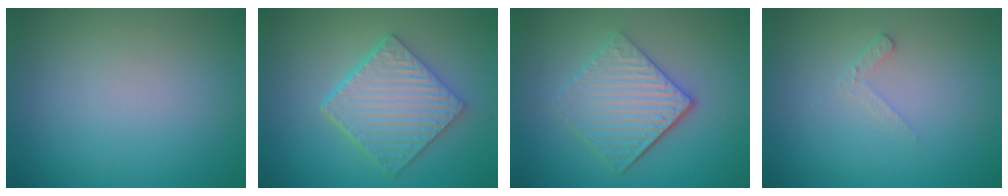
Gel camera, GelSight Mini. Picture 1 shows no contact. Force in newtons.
{"total": 5.4, "press": 4.5, "slide": 3.1}
{"total": 5.0, "press": 3.7, "slide": 3.4}
{"total": 1.2, "press": 1.1, "slide": 0.3}